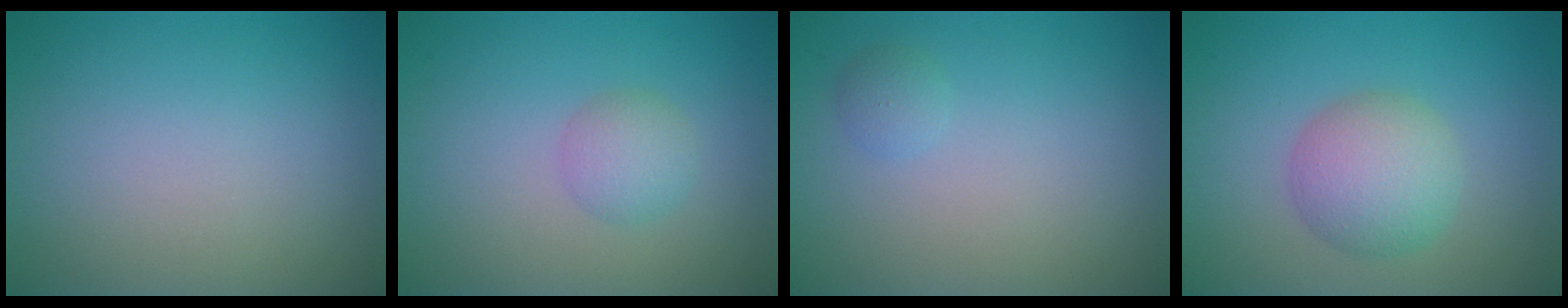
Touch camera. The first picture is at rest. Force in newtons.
{"total": 2.0, "press": 2.0, "slide": 0.2}
{"total": 0.9, "press": 0.9, "slide": 0.0}
{"total": 4.4, "press": 4.4, "slide": 0.1}